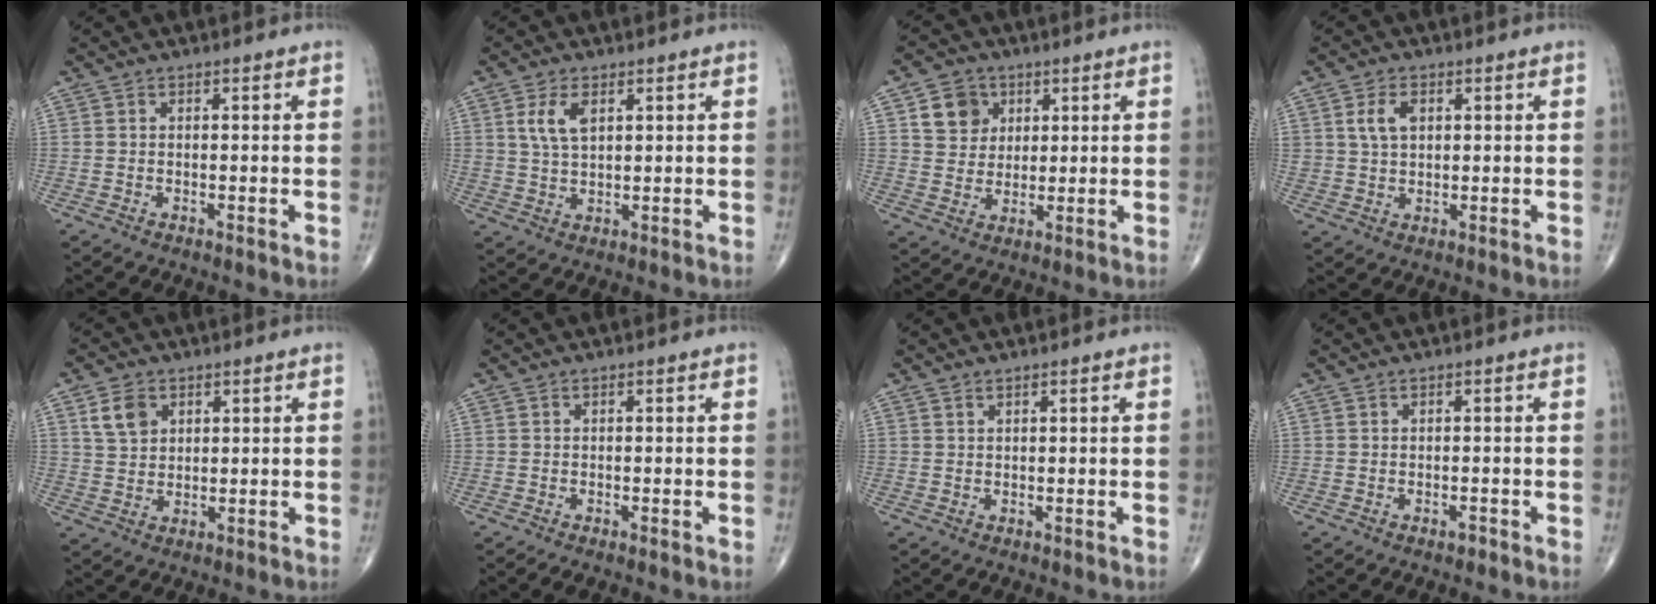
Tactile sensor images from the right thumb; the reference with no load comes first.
{"total": 5.4, "force": [2.0, 2.8, 4.2], "torque": [-0.081, -0.006, 0.044]}
{"total": 7.5, "force": [3.0, 6.4, 2.6], "torque": [-0.013, -0.010, 0.053]}
{"total": 4.8, "force": [1.5, 3.2, 3.3], "torque": [-0.055, -0.002, 0.030]}
{"total": 5.6, "force": [2.5, 4.0, 2.9], "torque": [-0.040, -0.009, 0.050]}
{"total": 0.8, "force": [-0.2, 0.3, 0.7], "torque": [-0.006, -0.002, -0.004]}
{"total": 0.7, "force": [0.6, 0.1, 0.3], "torque": [-0.005, -0.004, 0.013]}
{"total": 0.7, "force": [-0.4, 0.4, 0.4], "torque": [-0.003, 0.000, -0.007]}